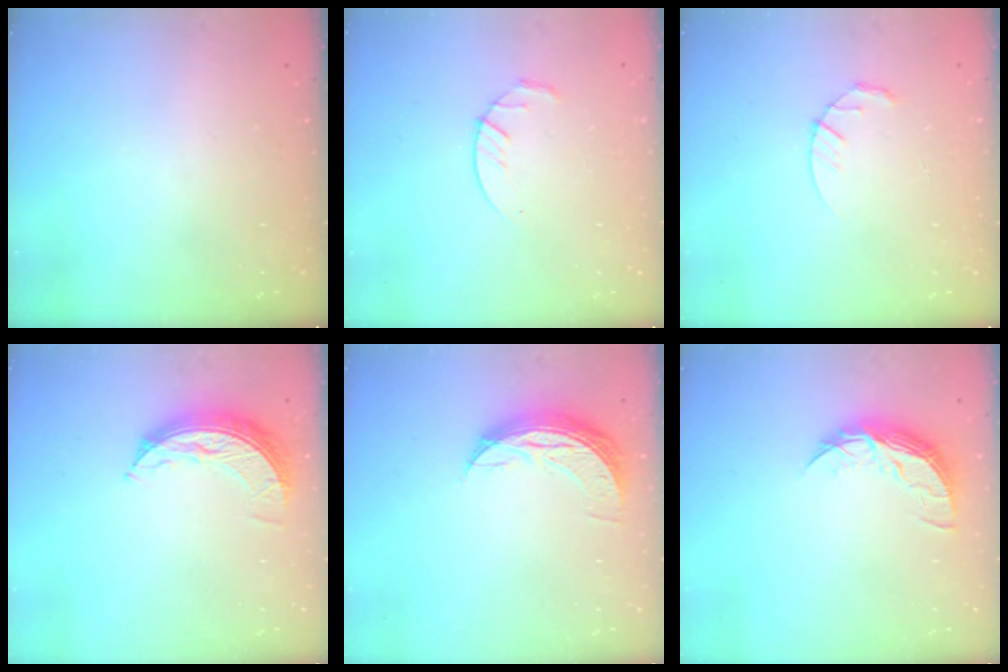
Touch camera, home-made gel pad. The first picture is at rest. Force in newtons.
{"total": 4.3, "press": 4.2, "slide": 0.6}
{"total": 3.9, "press": 3.9, "slide": 0.5}
{"total": 8.4, "press": 8.4, "slide": 0.2}
{"total": 7.6, "press": 7.6, "slide": 0.7}
{"total": 8.3, "press": 8.3, "slide": 0.7}